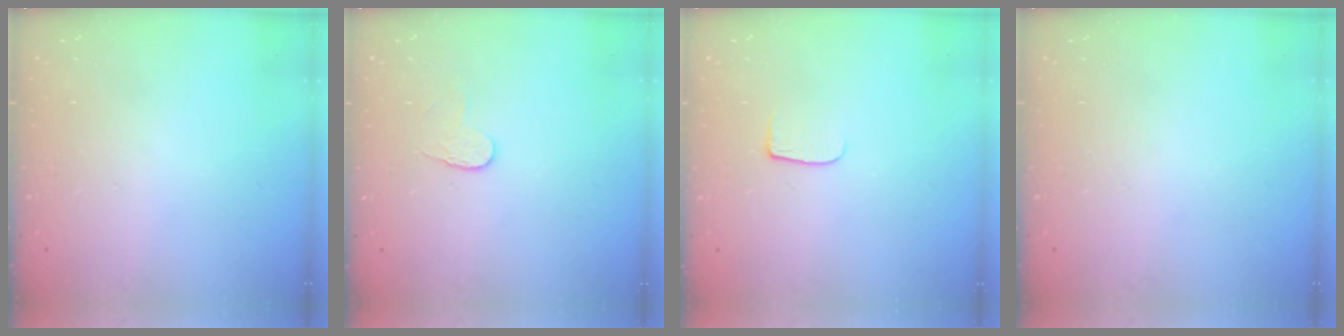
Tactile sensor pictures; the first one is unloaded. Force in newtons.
{"total": 3.7, "press": 3.7, "slide": 0.3}
{"total": 6.5, "press": 6.5, "slide": 0.7}
{"total": 0.0}